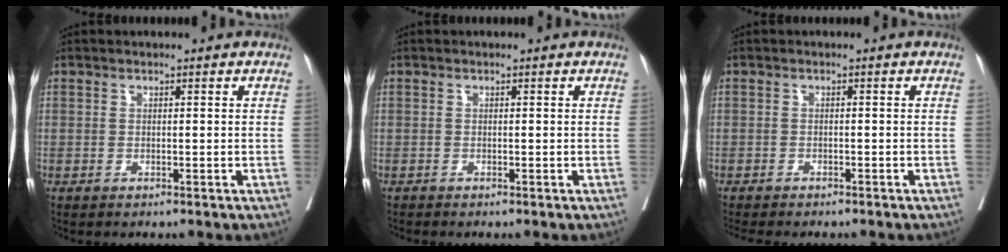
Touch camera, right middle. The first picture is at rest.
{"total": 0.0}
{"total": 6.2, "force": [-5.4, 1.3, 2.8], "torque": [-0.032, -0.007, -0.075]}